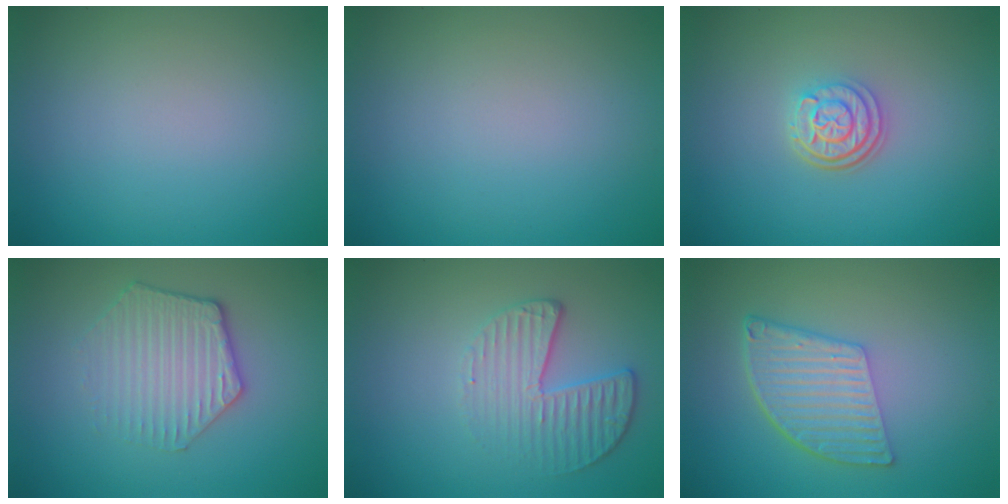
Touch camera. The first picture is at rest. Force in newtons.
{"total": 0.0}
{"total": 3.1, "press": 2.4, "slide": 1.9}
{"total": 3.3, "press": 3.1, "slide": 1.3}
{"total": 3.3, "press": 3.0, "slide": 1.5}
{"total": 5.7, "press": 4.0, "slide": 4.0}